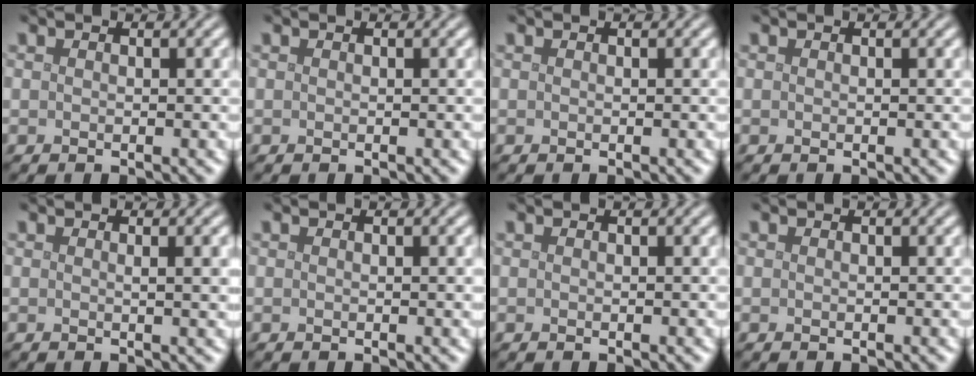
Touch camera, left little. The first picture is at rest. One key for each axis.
{"total": 0.0}
{"total": 0.0}
{"total": 0.0}
{"total": 2.2, "fx": 0.4, "fy": 0.7, "fz": 2.0, "tx": -0.017, "ty": 0.003, "tz": 0.000}
{"total": 0.8, "fx": 0.1, "fy": 0.2, "fz": 0.7, "tx": -0.005, "ty": 0.002, "tz": 0.000}
{"total": 0.0}
{"total": 0.0}